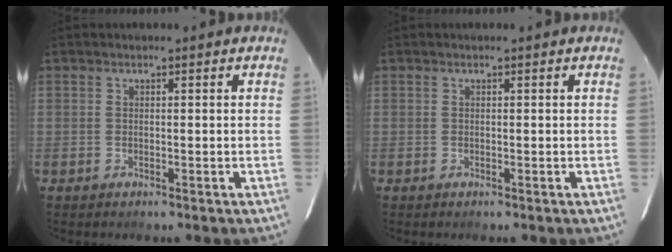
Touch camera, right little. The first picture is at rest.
{"total": 0.0}